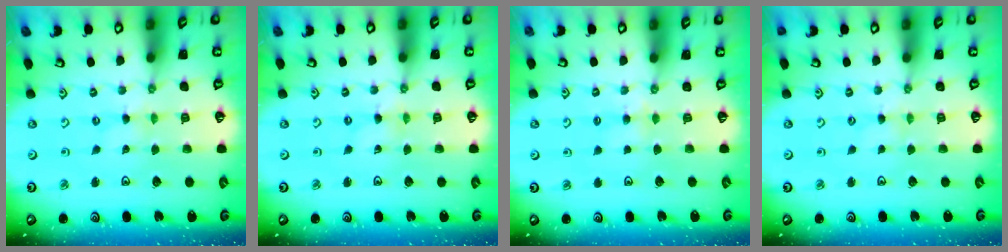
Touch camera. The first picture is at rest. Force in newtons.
{"total": 0.0}
{"total": 3.3, "press": 3.2, "slide": 0.6}
{"total": 1.3, "press": 1.3, "slide": 0.2}